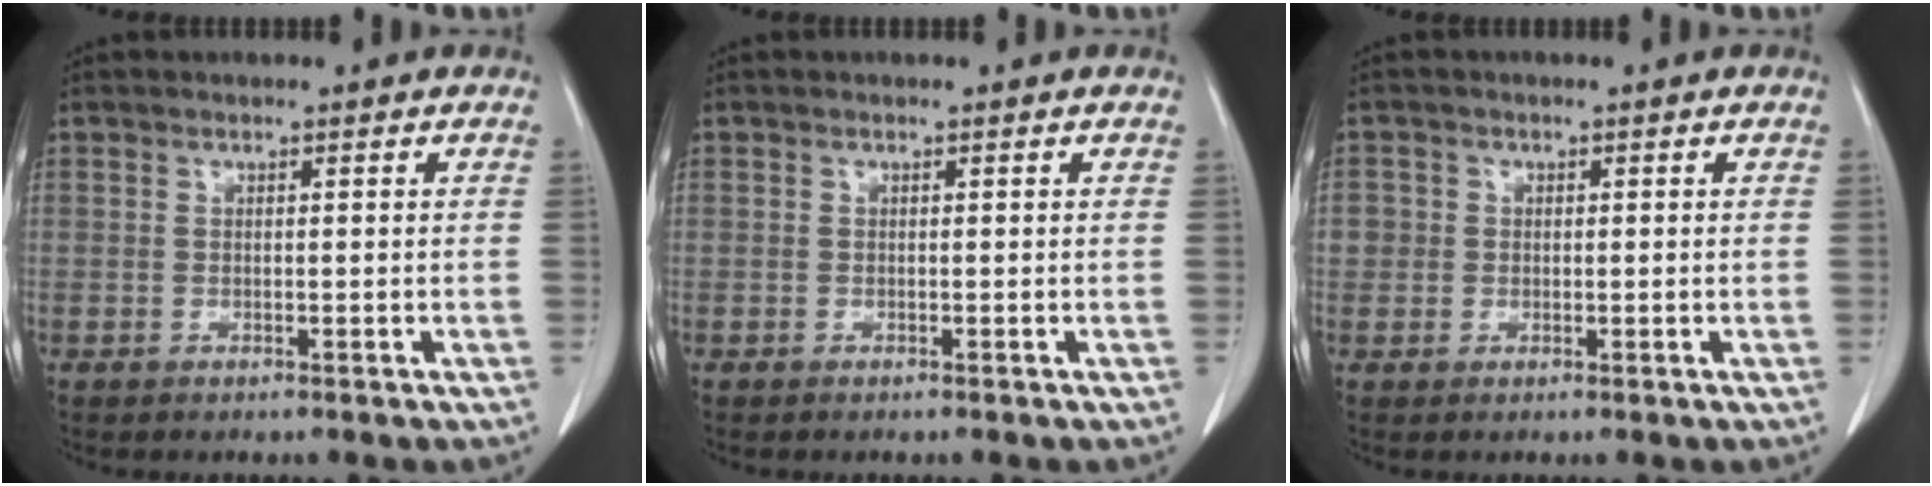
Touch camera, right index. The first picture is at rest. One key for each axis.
{"total": 0.0}
{"total": 2.3, "fx": 0.1, "fy": 2.2, "fz": 0.5, "tx": 0.000, "ty": 0.008, "tz": 0.003}